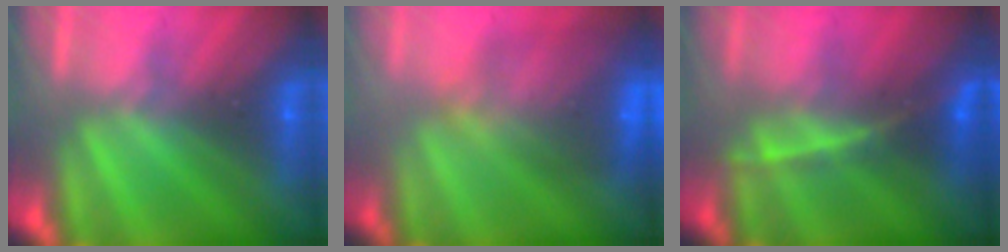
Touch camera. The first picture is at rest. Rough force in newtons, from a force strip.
{"total": 6.4}
{"total": 2.4}